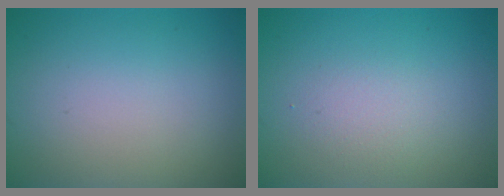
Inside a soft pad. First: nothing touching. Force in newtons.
{"total": 1.6, "press": 1.6, "slide": 0.1}